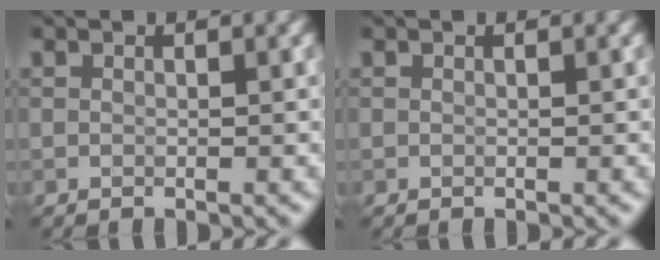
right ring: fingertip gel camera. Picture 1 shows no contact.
{"total": 0.0}